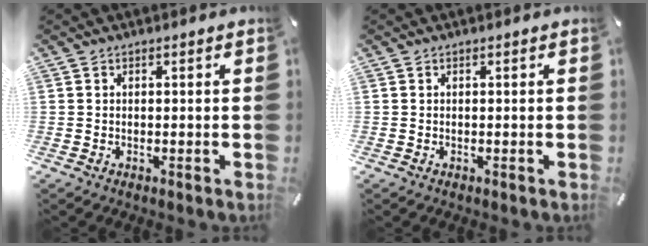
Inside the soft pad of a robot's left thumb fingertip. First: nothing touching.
{"total": 0.0}